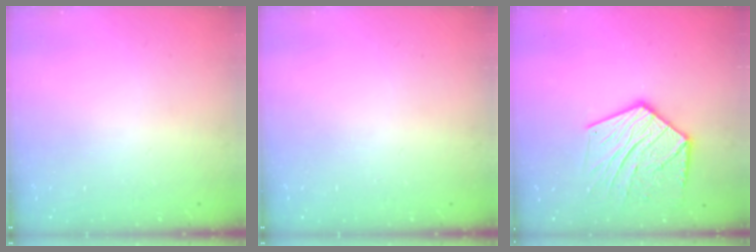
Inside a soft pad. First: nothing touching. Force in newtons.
{"total": 0.0}
{"total": 16.9, "press": 16.8, "slide": 1.3}